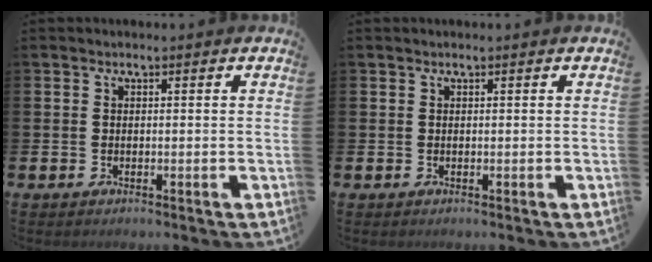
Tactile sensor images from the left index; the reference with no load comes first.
{"total": 0.0}